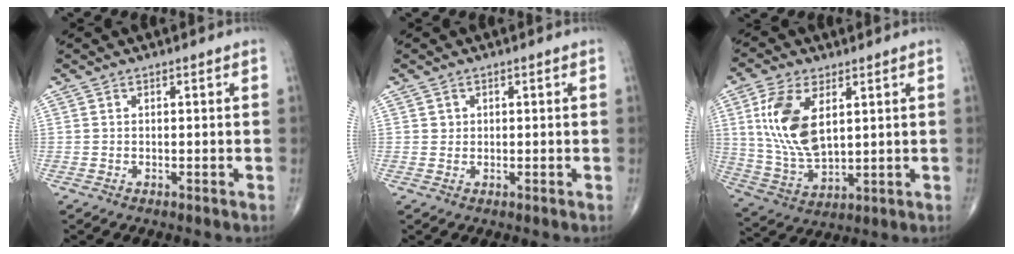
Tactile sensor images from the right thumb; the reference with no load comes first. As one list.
[{"total": 1.0, "force": [0.3, 1.0, 0.1], "torque": [0.007, 0.001, 0.003]}, {"total": 13.9, "force": [4.0, 7.4, 11.0], "torque": [-0.220, -0.016, 0.087]}]